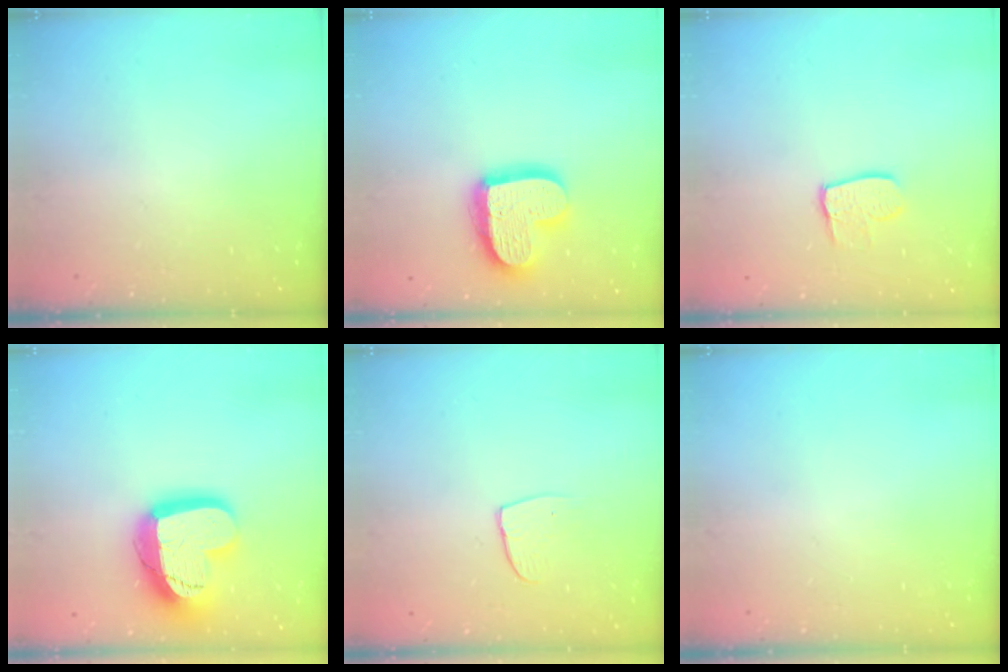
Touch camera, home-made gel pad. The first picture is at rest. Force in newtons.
{"total": 17.2, "press": 17.1, "slide": 1.4}
{"total": 7.7, "press": 7.7, "slide": 0.7}
{"total": 19.5, "press": 19.4, "slide": 1.4}
{"total": 4.3, "press": 4.3, "slide": 0.3}
{"total": 0.0}